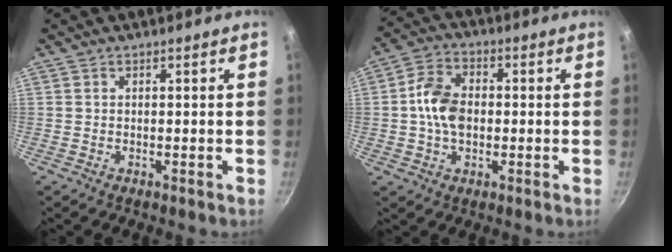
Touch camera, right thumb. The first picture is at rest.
{"total": 9.1, "force": [-0.2, 6.3, 6.6], "torque": [-0.108, 0.020, -0.014]}